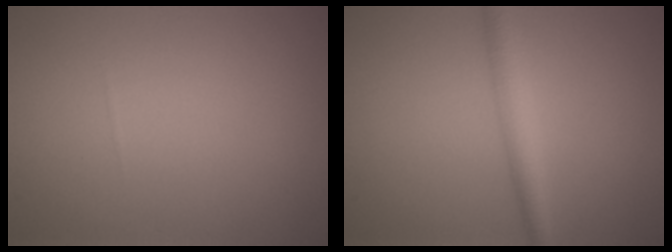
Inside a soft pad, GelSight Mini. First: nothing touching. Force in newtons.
{"total": 2.8, "press": 2.8, "slide": 0.0}